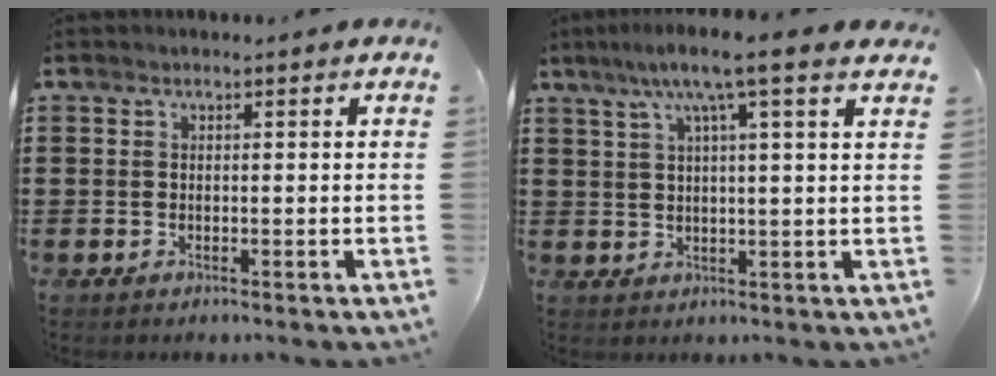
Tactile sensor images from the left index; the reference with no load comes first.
{"total": 6.9, "force": [4.3, 0.0, 5.4], "torque": [-0.119, -0.003, 0.069]}